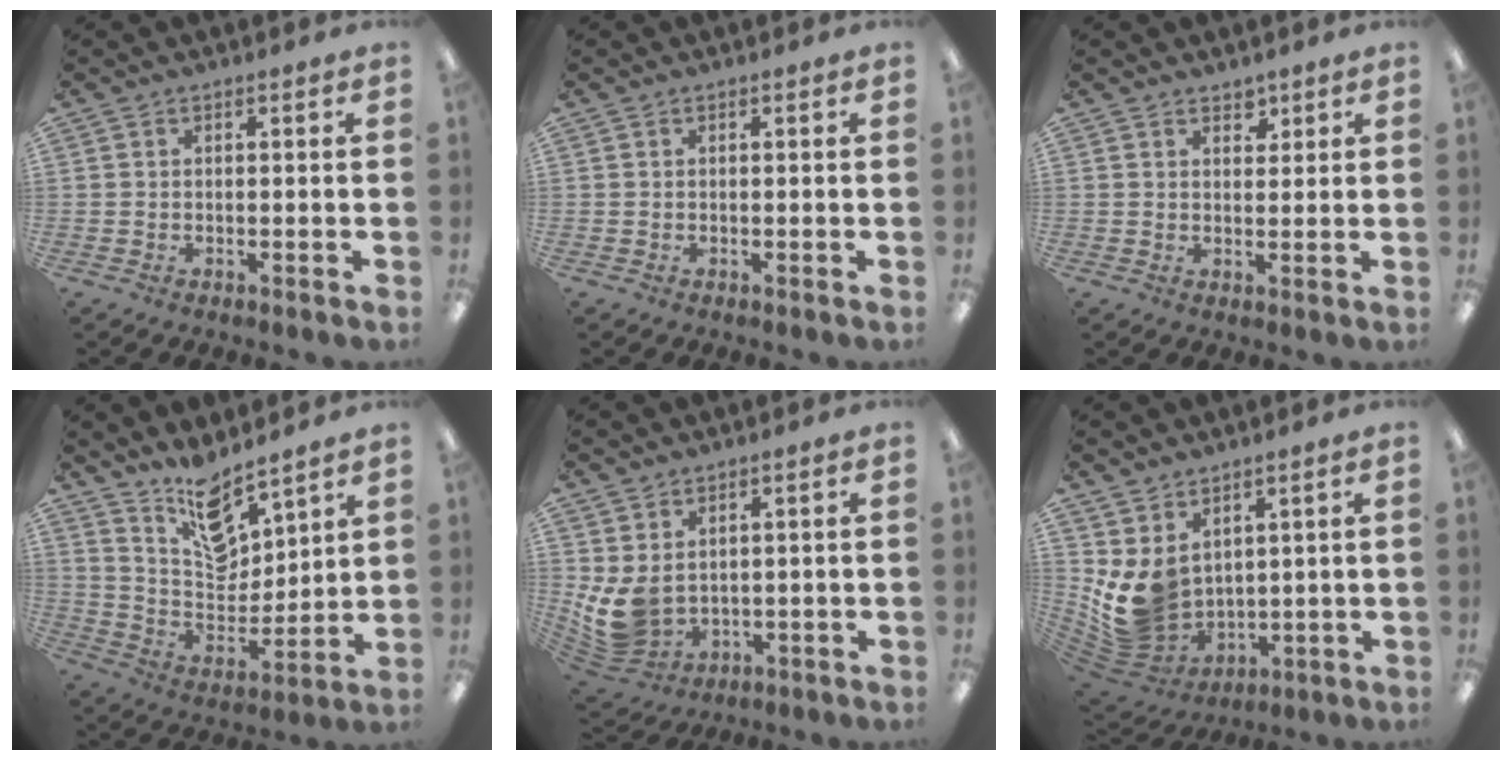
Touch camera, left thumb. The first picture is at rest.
{"total": 0.0}
{"total": 2.7, "force": [2.1, 1.6, 0.4], "torque": [0.005, -0.010, 0.036]}
{"total": 12.3, "force": [10.4, 4.7, 4.6], "torque": [-0.082, -0.078, 0.192]}
{"total": 8.7, "force": [2.0, 6.3, 5.8], "torque": [-0.143, -0.014, 0.044]}
{"total": 10.2, "force": [3.7, 8.0, 5.1], "torque": [-0.137, -0.040, 0.079]}